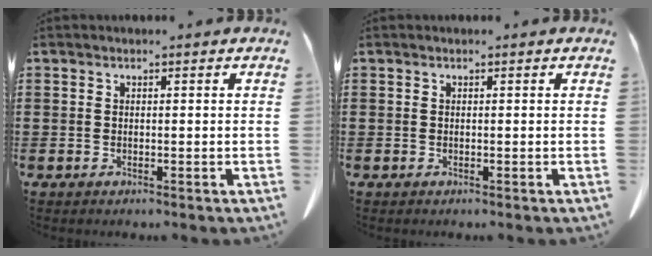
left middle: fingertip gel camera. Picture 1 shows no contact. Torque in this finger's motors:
{"motor_torque": [0.00, 0.00, 0.00, 0.00]}